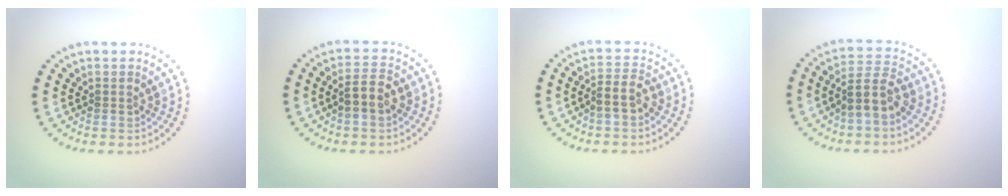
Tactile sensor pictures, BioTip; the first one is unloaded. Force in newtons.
{"total": 2.6, "press": 2.5, "slide": 0.6}
{"total": 2.3, "press": 2.2, "slide": 0.9}
{"total": 3.5, "press": 3.3, "slide": 1.3}